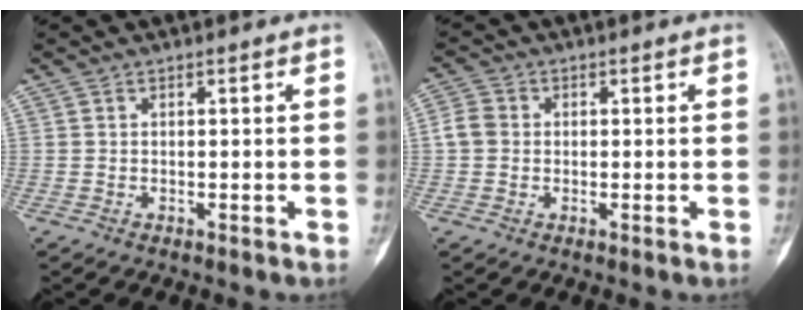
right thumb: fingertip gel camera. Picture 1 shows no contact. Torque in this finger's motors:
{"motor_torque": [-0.18, -0.02, 0.45, -0.18, 0.00]}